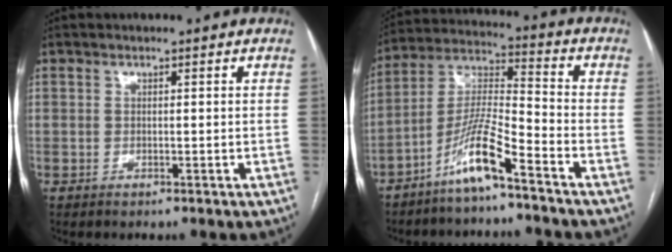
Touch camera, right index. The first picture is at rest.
{"total": 9.4, "force": [-6.2, 0.1, 7.0], "torque": [-0.149, -0.003, -0.125]}